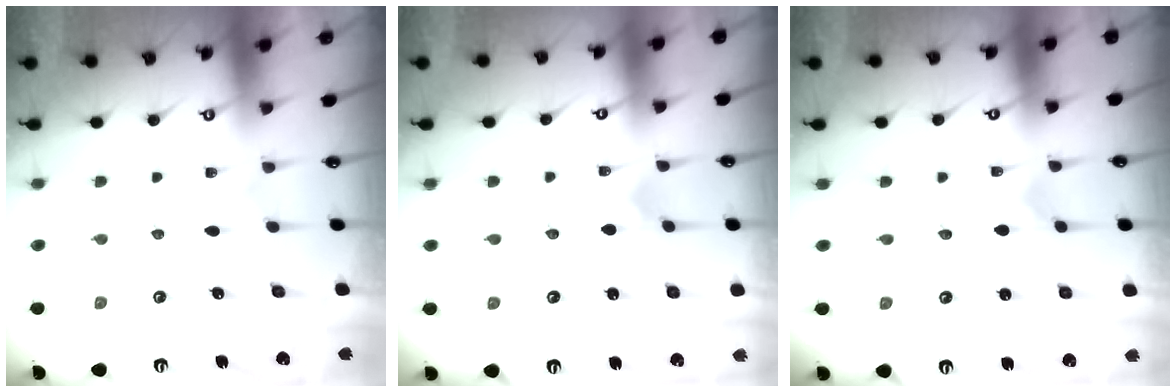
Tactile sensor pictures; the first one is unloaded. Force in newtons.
{"total": 0.7, "press": 0.7, "slide": 0.0}
{"total": 0.0}